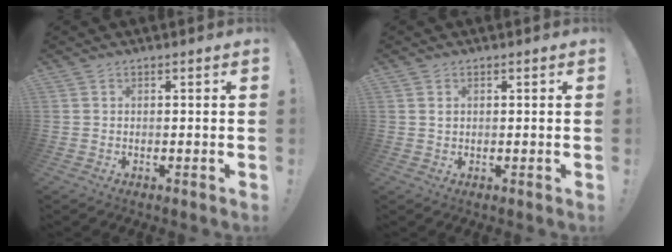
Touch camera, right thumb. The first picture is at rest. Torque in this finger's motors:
{"motor_torque": [-0.16, 0.07, -0.03, -0.03, 0.03]}